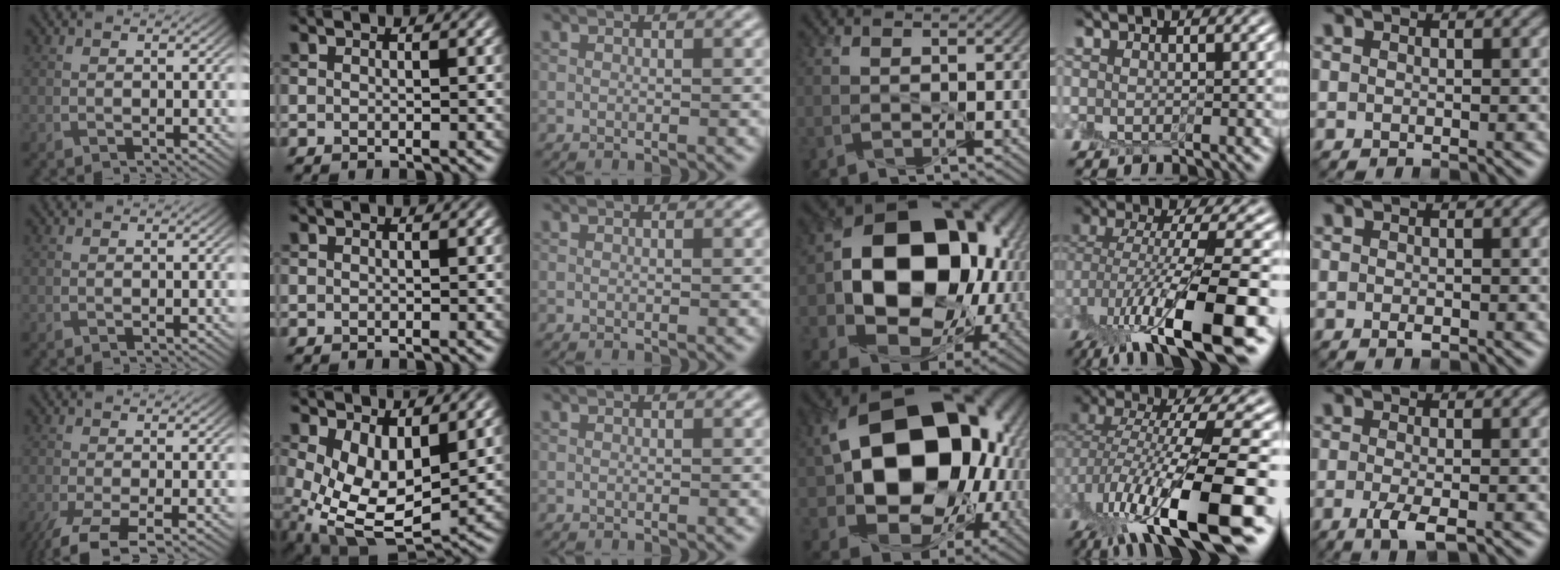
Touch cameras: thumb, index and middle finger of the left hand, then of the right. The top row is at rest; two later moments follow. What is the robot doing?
{"motion": "peel", "object": "envelope seal"}